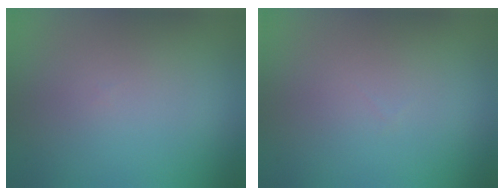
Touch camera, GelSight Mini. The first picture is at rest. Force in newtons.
{"total": 0.0}